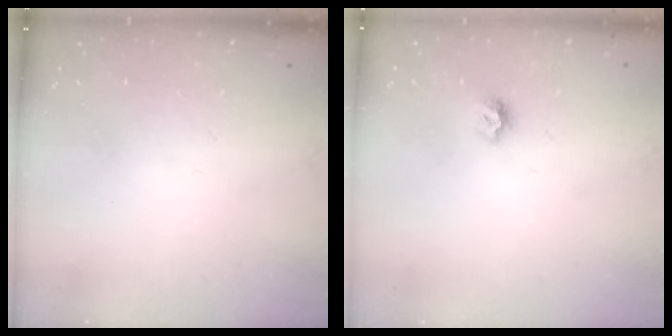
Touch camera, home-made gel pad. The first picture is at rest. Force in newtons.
{"total": 5.8, "press": 5.8, "slide": 0.7}